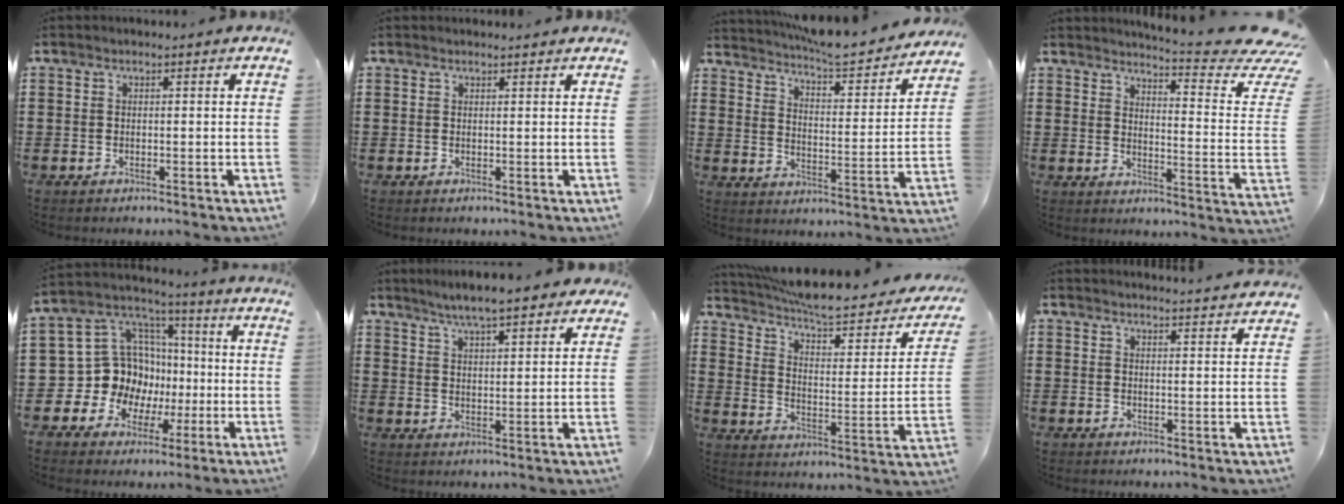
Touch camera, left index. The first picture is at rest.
{"total": 0.7, "force": [0.7, 0.2, -0.1], "torque": [-0.001, 0.001, 0.014]}
{"total": 5.7, "force": [5.6, -0.2, 1.1], "torque": [-0.045, -0.046, 0.089]}
{"total": 6.2, "force": [5.2, -0.3, 3.5], "torque": [-0.051, -0.061, 0.076]}
{"total": 12.3, "force": [-1.1, 11.7, 3.8], "torque": [-0.128, -0.013, -0.009]}
{"total": 5.3, "force": [4.7, 0.5, 2.3], "torque": [-0.061, -0.009, 0.083]}
{"total": 7.3, "force": [6.4, 0.9, 3.4], "torque": [-0.098, -0.043, 0.108]}
{"total": 2.9, "force": [2.8, -0.6, 0.1], "torque": [-0.011, -0.016, 0.051]}